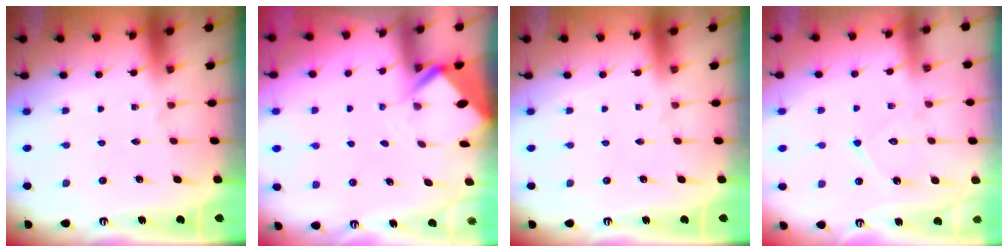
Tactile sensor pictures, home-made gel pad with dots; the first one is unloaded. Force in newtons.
{"total": 3.7, "press": 3.7, "slide": 0.3}
{"total": 0.0}
{"total": 9.0, "press": 8.9, "slide": 0.7}